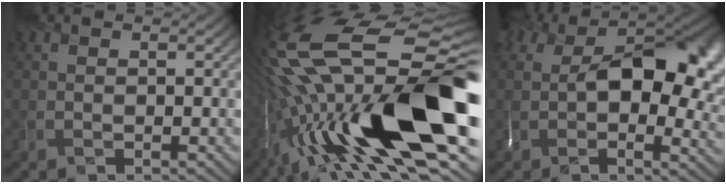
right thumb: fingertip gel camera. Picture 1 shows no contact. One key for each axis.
{"total": 22.1, "fx": -5.4, "fy": 8.0, "fz": 19.8, "tx": -0.373, "ty": -0.035, "tz": -0.097}
{"total": 16.5, "fx": 2.9, "fy": 10.8, "fz": 12.2, "tx": -0.151, "ty": -0.006, "tz": 0.060}